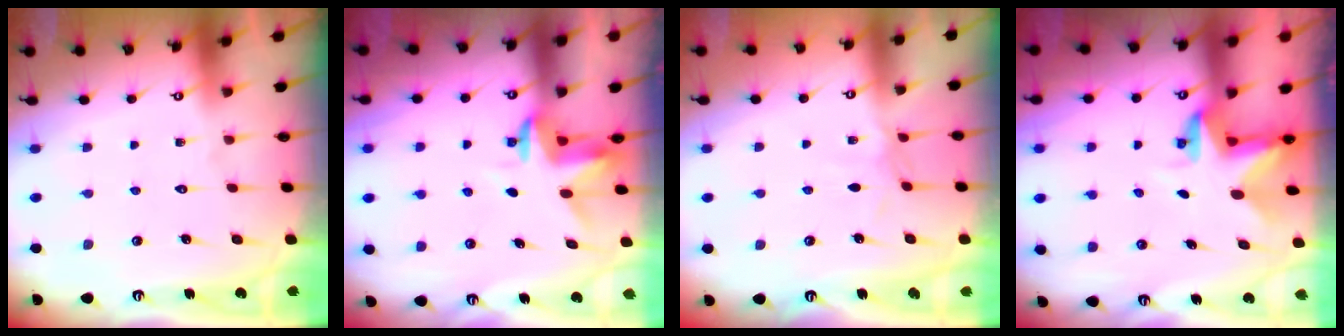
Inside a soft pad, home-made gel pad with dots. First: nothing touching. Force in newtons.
{"total": 3.6, "press": 3.5, "slide": 0.3}
{"total": 1.7, "press": 1.6, "slide": 0.4}
{"total": 3.2, "press": 3.2, "slide": 0.3}